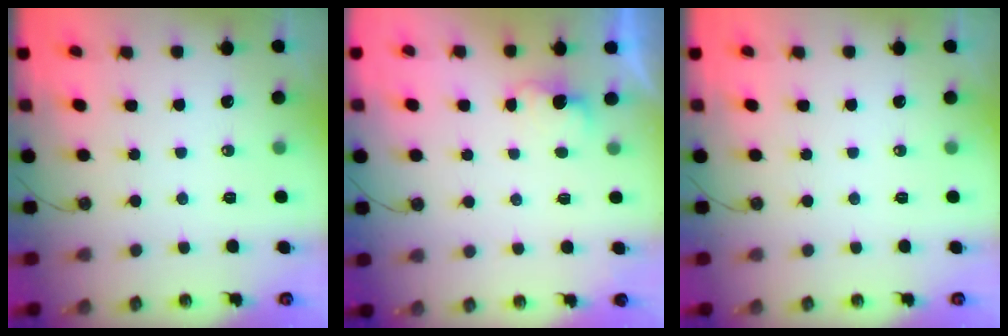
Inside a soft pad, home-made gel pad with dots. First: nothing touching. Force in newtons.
{"total": 1.8, "press": 1.6, "slide": 0.8}
{"total": 0.0}